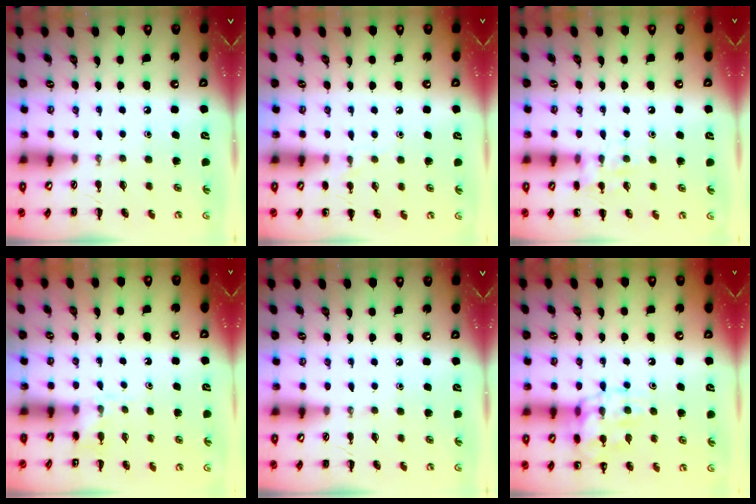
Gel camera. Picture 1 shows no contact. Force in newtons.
{"total": 5.3, "press": 5.0, "slide": 1.6}
{"total": 8.3, "press": 8.3, "slide": 0.7}
{"total": 3.3, "press": 3.2, "slide": 1.0}
{"total": 0.0}
{"total": 16.3, "press": 16.2, "slide": 2.1}